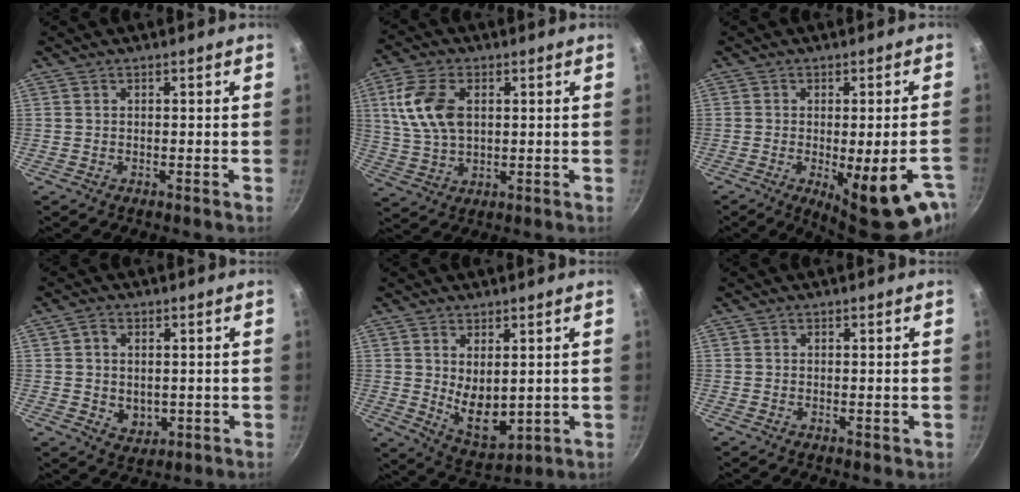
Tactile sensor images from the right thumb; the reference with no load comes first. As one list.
[{"total": 11.2, "force": [2.6, 6.8, 8.5], "torque": [-0.160, -0.003, 0.052]}, {"total": 16.2, "force": [-6.5, 4.4, 14.1], "torque": [-0.152, -0.007, -0.071]}, {"total": 5.8, "force": [0.3, 4.7, 3.4], "torque": [-0.041, -0.010, 0.011]}, {"total": 8.9, "force": [1.3, 5.0, 7.3], "torque": [-0.104, -0.028, 0.044]}, {"total": 0.6, "force": [0.2, 0.4, 0.4], "torque": [-0.003, -0.001, 0.002]}]